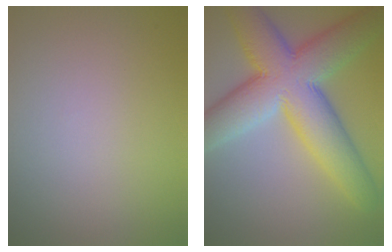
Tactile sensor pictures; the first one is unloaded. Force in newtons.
{"total": 11.6, "press": 11.5, "slide": 0.5}